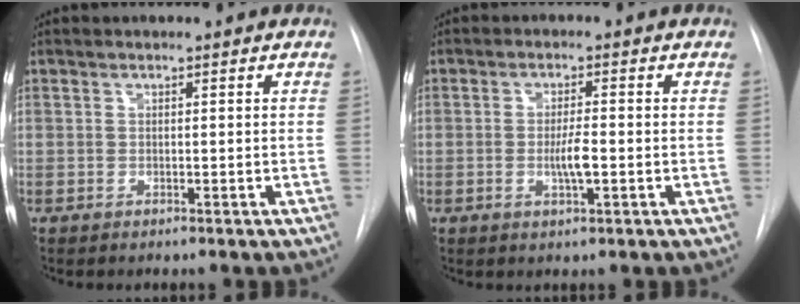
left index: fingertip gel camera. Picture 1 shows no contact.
{"total": 3.5, "force": [-0.7, 0.4, 3.4], "torque": [-0.064, -0.004, -0.011]}